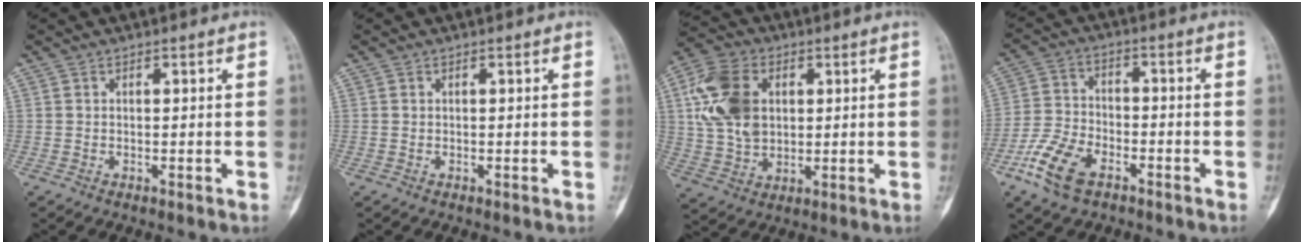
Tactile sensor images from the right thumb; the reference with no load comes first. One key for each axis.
{"total": 0.0}
{"total": 14.2, "fx": 3.1, "fy": 9.9, "fz": 9.6, "tx": -0.178, "ty": 0.004, "tz": 0.057}
{"total": 10.7, "fx": -6.0, "fy": 5.8, "fz": 6.6, "tx": -0.137, "ty": 0.018, "tz": -0.120}